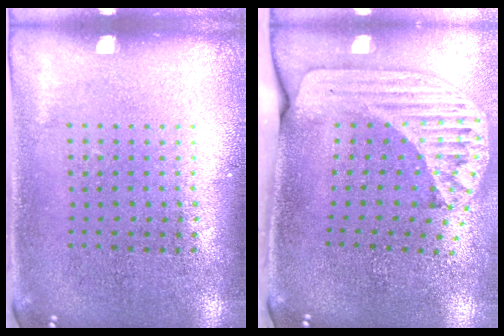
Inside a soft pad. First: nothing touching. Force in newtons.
{"total": 2.4, "press": 1.7, "slide": 1.6}